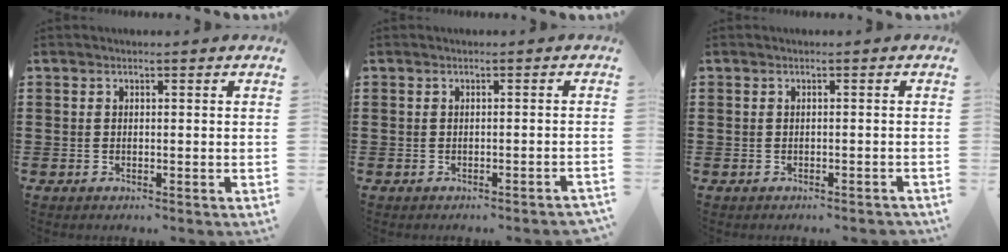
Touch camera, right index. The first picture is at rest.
{"total": 0.9, "force": [-0.7, -0.2, 0.4], "torque": [-0.008, -0.004, -0.014]}
{"total": 0.7, "force": [-0.6, -0.1, 0.2], "torque": [-0.005, -0.004, -0.012]}